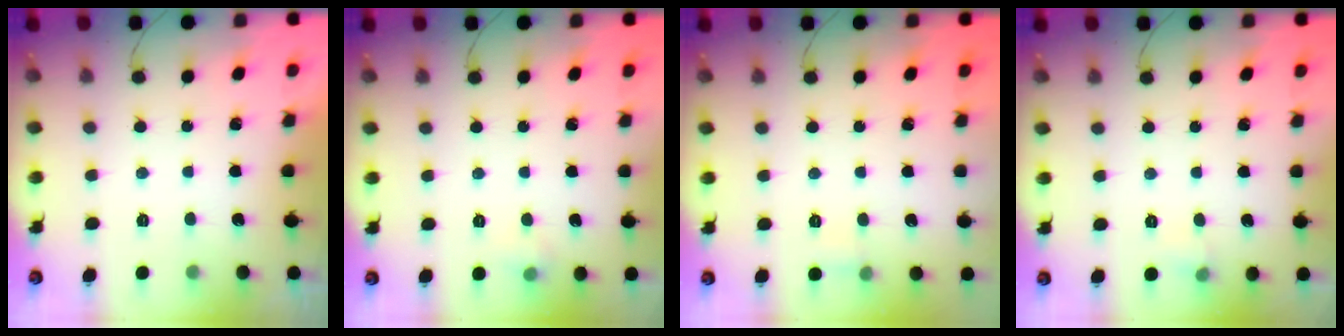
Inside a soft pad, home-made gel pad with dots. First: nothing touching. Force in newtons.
{"total": 3.9, "press": 3.7, "slide": 1.2}
{"total": 4.8, "press": 4.6, "slide": 1.5}
{"total": 3.7, "press": 3.5, "slide": 1.1}